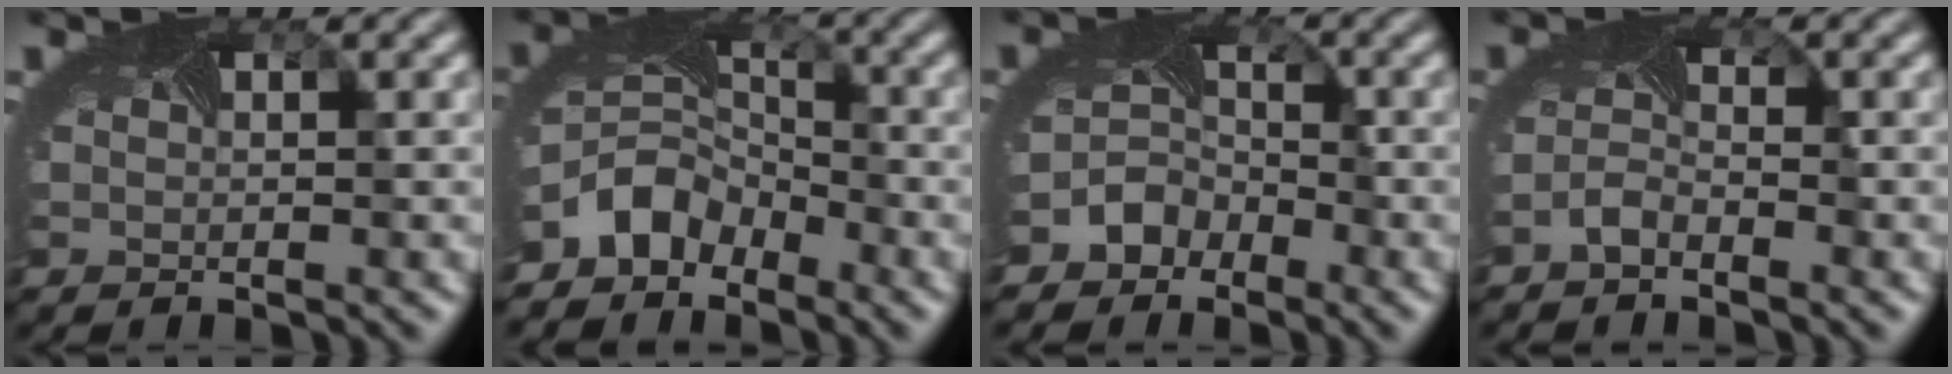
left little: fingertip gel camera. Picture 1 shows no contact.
{"total": 4.7, "force": [-3.4, 2.9, 1.4], "torque": [-0.025, -0.005, -0.076]}
{"total": 3.5, "force": [-2.4, 2.5, 0.5], "torque": [0.003, 0.003, -0.051]}
{"total": 1.7, "force": [-1.5, 0.5, 0.6], "torque": [-0.024, 0.000, -0.034]}